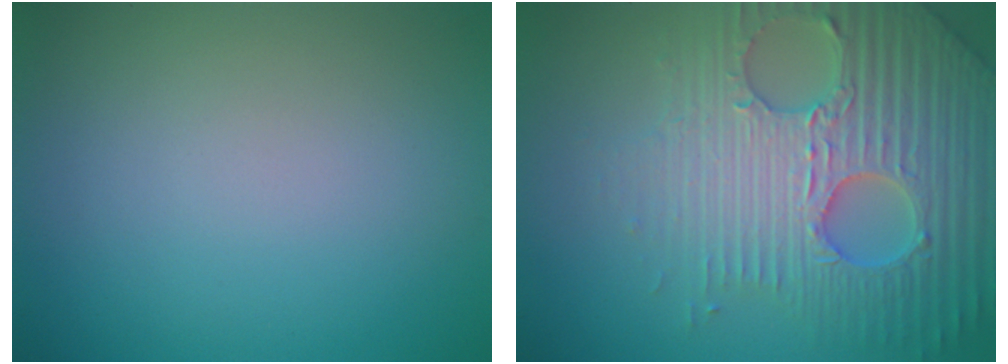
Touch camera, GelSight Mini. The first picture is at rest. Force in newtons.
{"total": 7.3, "press": 7.0, "slide": 1.8}